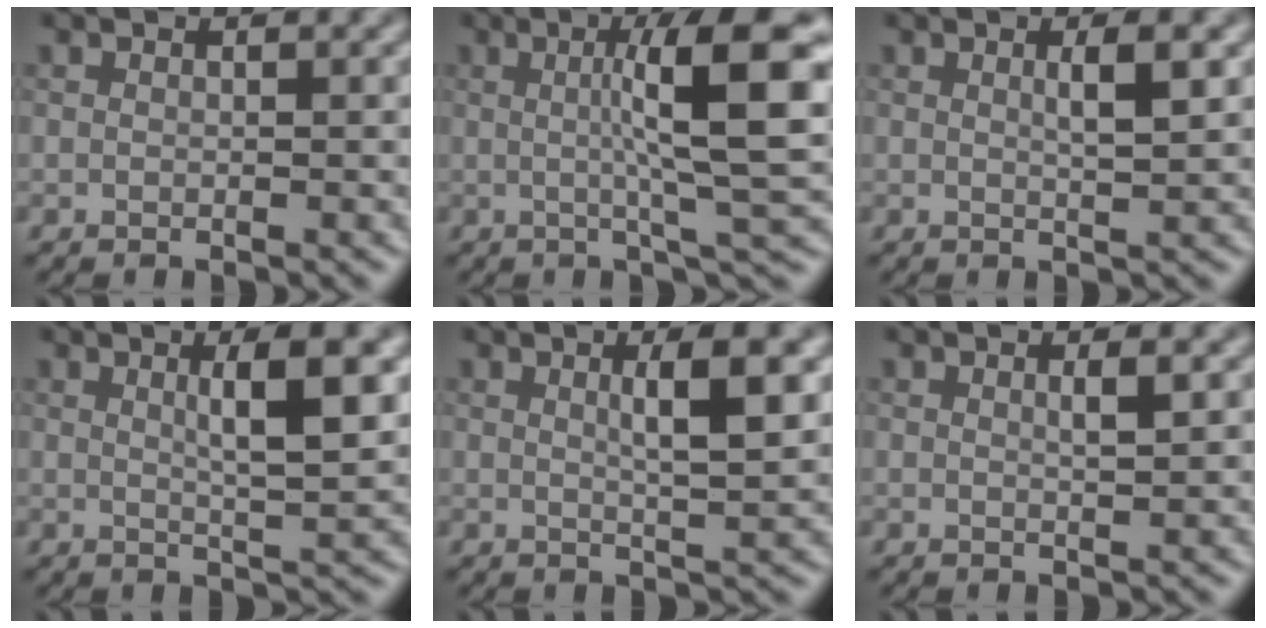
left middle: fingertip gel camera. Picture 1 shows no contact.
{"total": 8.8, "force": [1.2, 1.3, 8.6], "torque": [-0.119, 0.008, 0.020]}
{"total": 2.2, "force": [0.6, 0.4, 2.1], "torque": [-0.029, 0.003, 0.007]}
{"total": 4.9, "force": [1.3, 1.0, 4.7], "torque": [-0.067, 0.004, 0.019]}
{"total": 4.2, "force": [1.1, 0.9, 3.9], "torque": [-0.055, 0.003, 0.015]}
{"total": 1.1, "force": [0.4, 0.1, 1.0], "torque": [-0.017, 0.002, 0.004]}